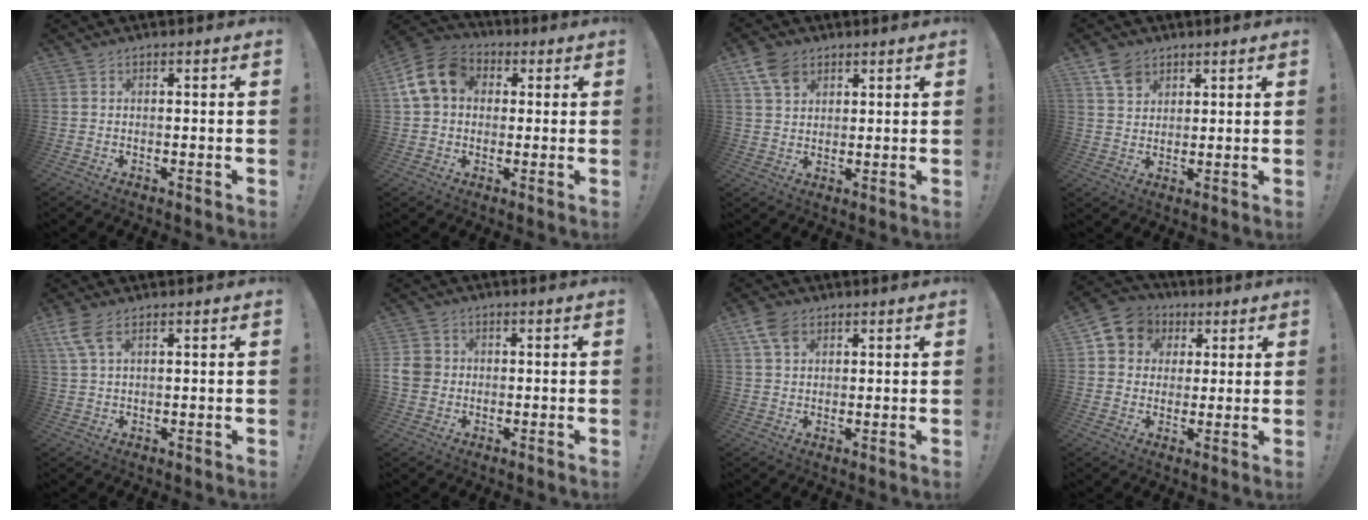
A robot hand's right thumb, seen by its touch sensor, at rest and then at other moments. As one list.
[{"total": 13.5, "force": [3.1, 10.8, 7.6], "torque": [-0.121, 0.008, 0.068]}, {"total": 7.7, "force": [4.4, 5.2, 3.7], "torque": [-0.065, -0.009, 0.088]}, {"total": 6.3, "force": [4.1, 4.4, 2.0], "torque": [-0.030, -0.018, 0.079]}, {"total": 6.4, "force": [3.5, 2.4, 4.7], "torque": [-0.107, -0.005, 0.066]}, {"total": 7.1, "force": [-0.3, 6.3, 3.2], "torque": [-0.084, 0.010, -0.003]}, {"total": 6.5, "force": [3.2, 4.4, 3.6], "torque": [-0.073, 0.000, 0.066]}, {"total": 8.6, "force": [2.7, 7.8, 2.4], "torque": [-0.037, -0.008, 0.057]}]